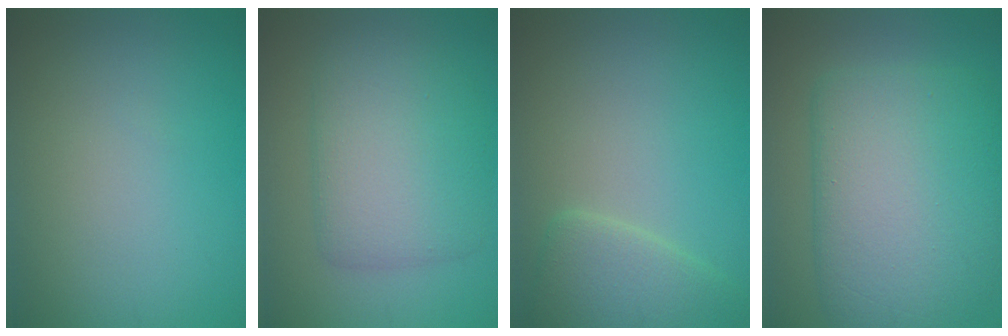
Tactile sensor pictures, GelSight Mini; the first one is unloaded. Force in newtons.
{"total": 6.2, "press": 6.2, "slide": 0.2}
{"total": 3.2, "press": 3.2, "slide": 0.3}
{"total": 10.8, "press": 10.8, "slide": 0.6}